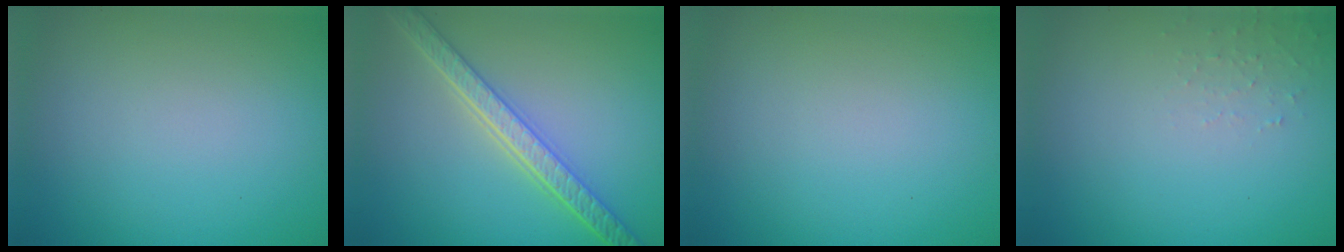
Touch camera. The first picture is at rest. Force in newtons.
{"total": 4.8, "press": 4.1, "slide": 2.4}
{"total": 0.0}
{"total": 1.1, "press": 1.0, "slide": 0.2}